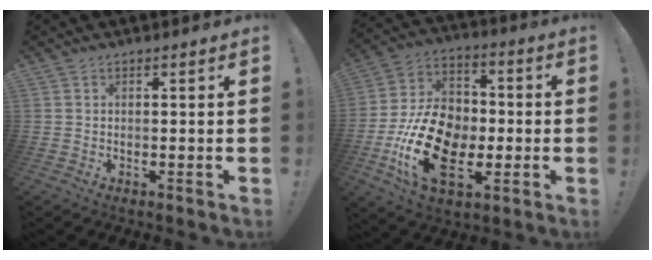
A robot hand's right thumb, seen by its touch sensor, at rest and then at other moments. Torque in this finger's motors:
{"motor_torque": [2.60, 2.41, 1.49, -1.28, 0.41]}